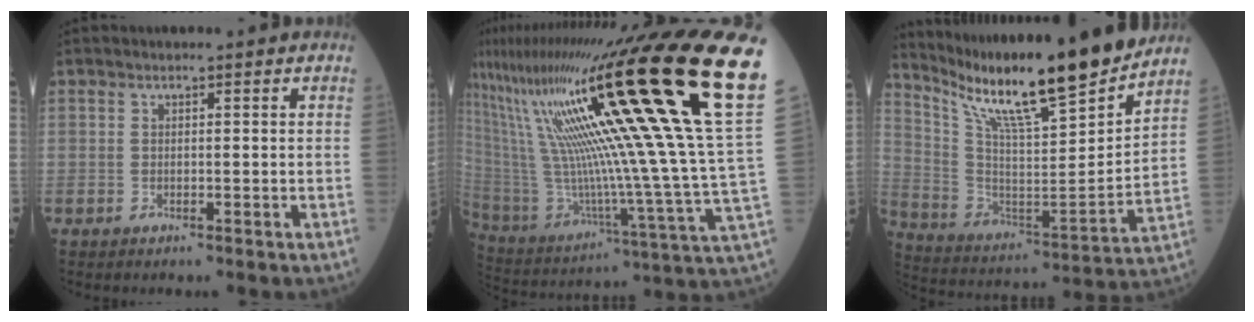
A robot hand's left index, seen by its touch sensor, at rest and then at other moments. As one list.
[{"total": 36.7, "force": [19.1, -0.7, 31.4], "torque": [-0.469, -0.007, 0.316]}, {"total": 20.9, "force": [17.4, 0.4, 11.5], "torque": [-0.205, -0.027, 0.291]}]